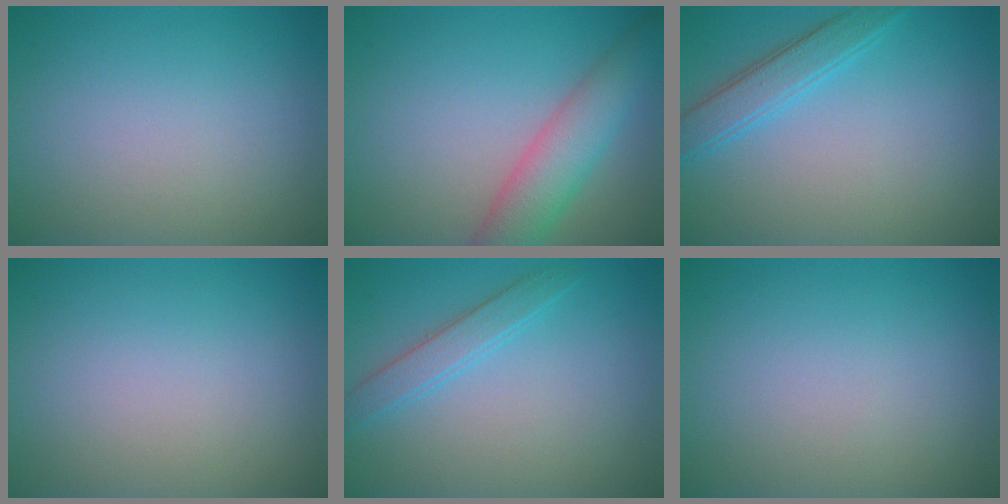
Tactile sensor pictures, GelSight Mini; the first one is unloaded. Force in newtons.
{"total": 4.9, "press": 4.9, "slide": 0.2}
{"total": 2.8, "press": 2.8, "slide": 0.2}
{"total": 0.0}
{"total": 2.2, "press": 2.1, "slide": 0.2}
{"total": 0.0}